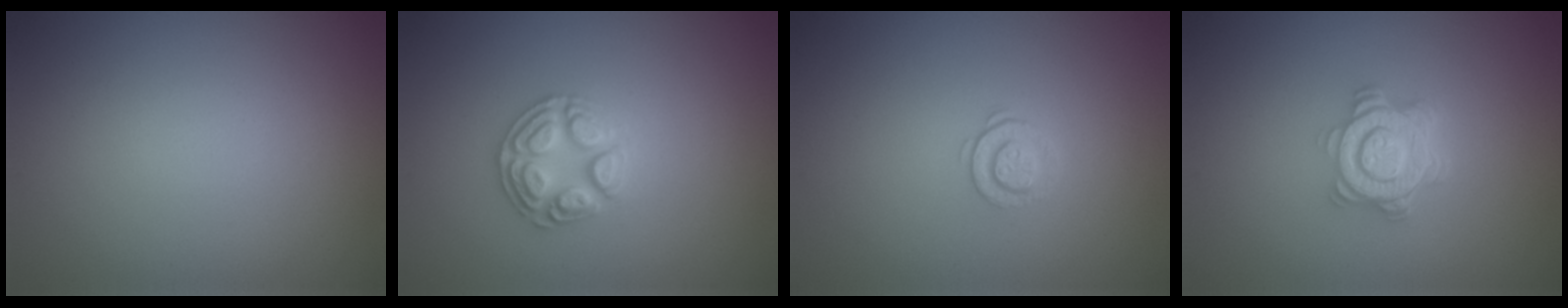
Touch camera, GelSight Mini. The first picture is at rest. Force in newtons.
{"total": 2.9, "press": 2.9, "slide": 0.1}
{"total": 1.2, "press": 0.9, "slide": 0.8}
{"total": 4.5, "press": 3.6, "slide": 2.8}